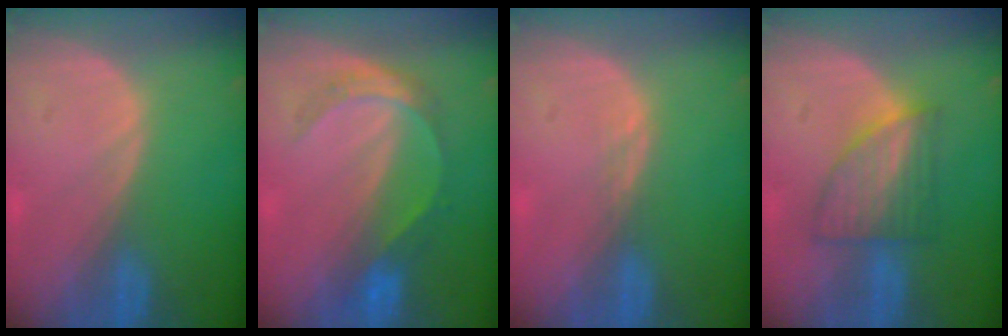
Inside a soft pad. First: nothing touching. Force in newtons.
{"total": 5.3, "press": 5.0, "slide": 1.8}
{"total": 1.0, "press": 0.8, "slide": 0.7}
{"total": 6.2, "press": 6.0, "slide": 1.5}